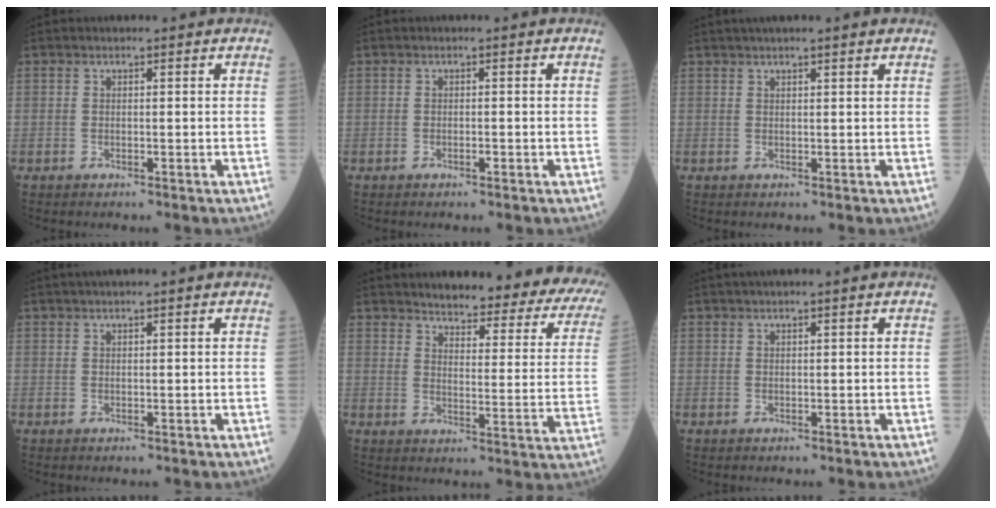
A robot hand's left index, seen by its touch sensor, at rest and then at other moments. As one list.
[{"total": 0.7, "force": [-0.4, 0.2, 0.5], "torque": [-0.012, 0.000, -0.005]}, {"total": 4.8, "force": [3.9, -0.1, 2.9], "torque": [-0.040, 0.033, 0.057]}, {"total": 2.0, "force": [1.2, -0.2, 1.5], "torque": [-0.027, 0.017, 0.022]}, {"total": 23.1, "force": [20.7, 3.7, 9.6], "torque": [-0.103, -0.079, 0.223]}, {"total": 1.6, "force": [0.9, -0.1, 1.4], "torque": [-0.026, 0.014, 0.017]}]